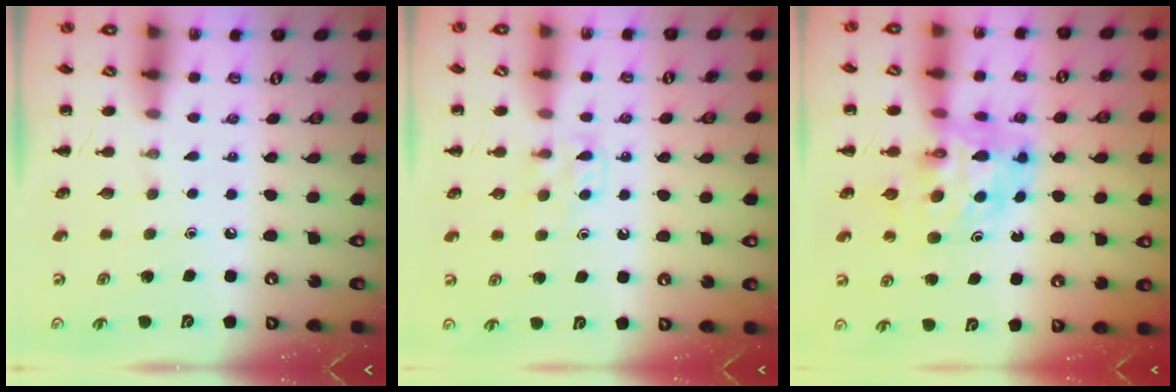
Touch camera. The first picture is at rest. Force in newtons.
{"total": 3.9, "press": 3.8, "slide": 1.1}
{"total": 8.2, "press": 7.7, "slide": 2.7}